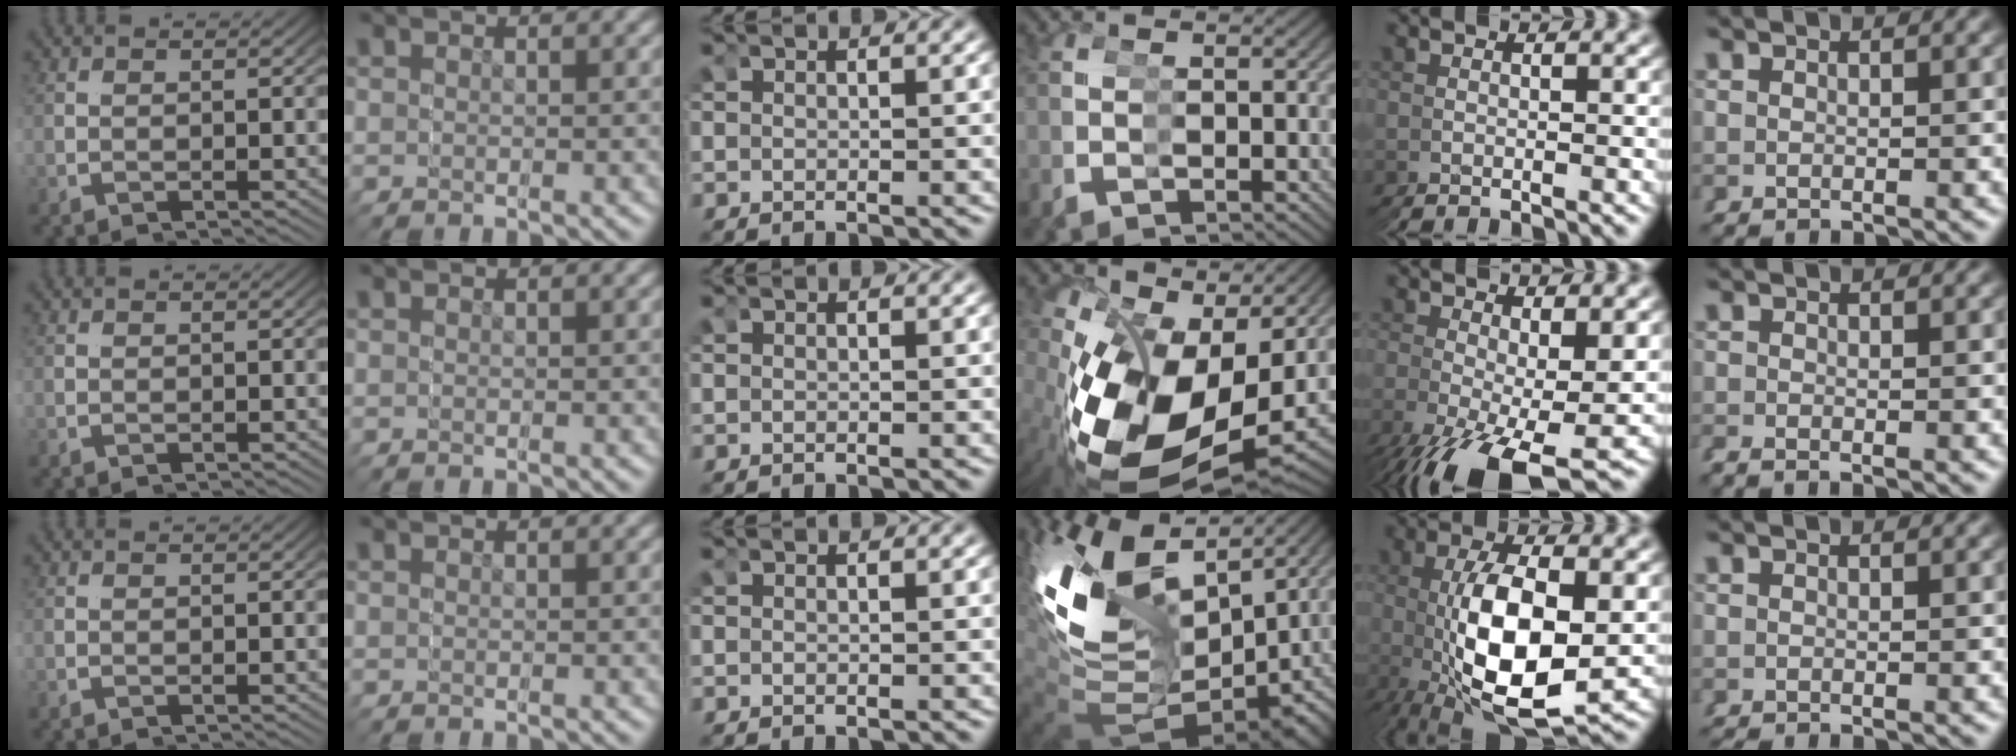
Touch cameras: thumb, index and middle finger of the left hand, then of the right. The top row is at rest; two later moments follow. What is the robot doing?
{"motion": "grasp_and_lifting", "object": "markers"}